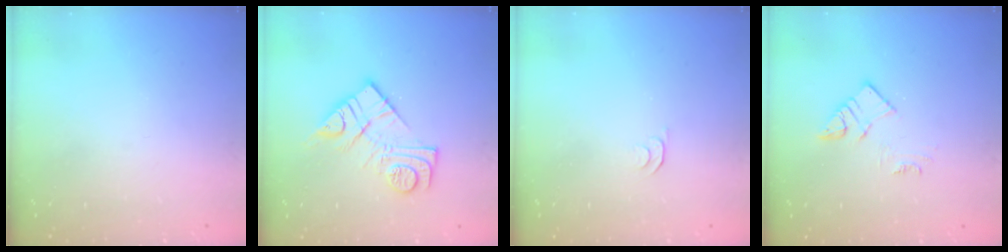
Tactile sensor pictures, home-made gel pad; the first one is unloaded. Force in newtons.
{"total": 14.0, "press": 14.0, "slide": 0.9}
{"total": 3.9, "press": 3.8, "slide": 0.5}
{"total": 6.9, "press": 6.8, "slide": 0.3}